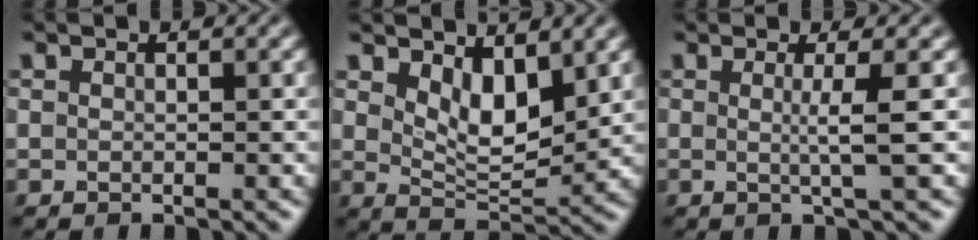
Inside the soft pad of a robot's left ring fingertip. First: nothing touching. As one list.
[{"total": 4.4, "force": [2.1, 2.0, 3.2], "torque": [-0.062, -0.016, 0.037]}, {"total": 2.4, "force": [0.1, 0.4, 2.4], "torque": [-0.044, -0.001, -0.007]}]